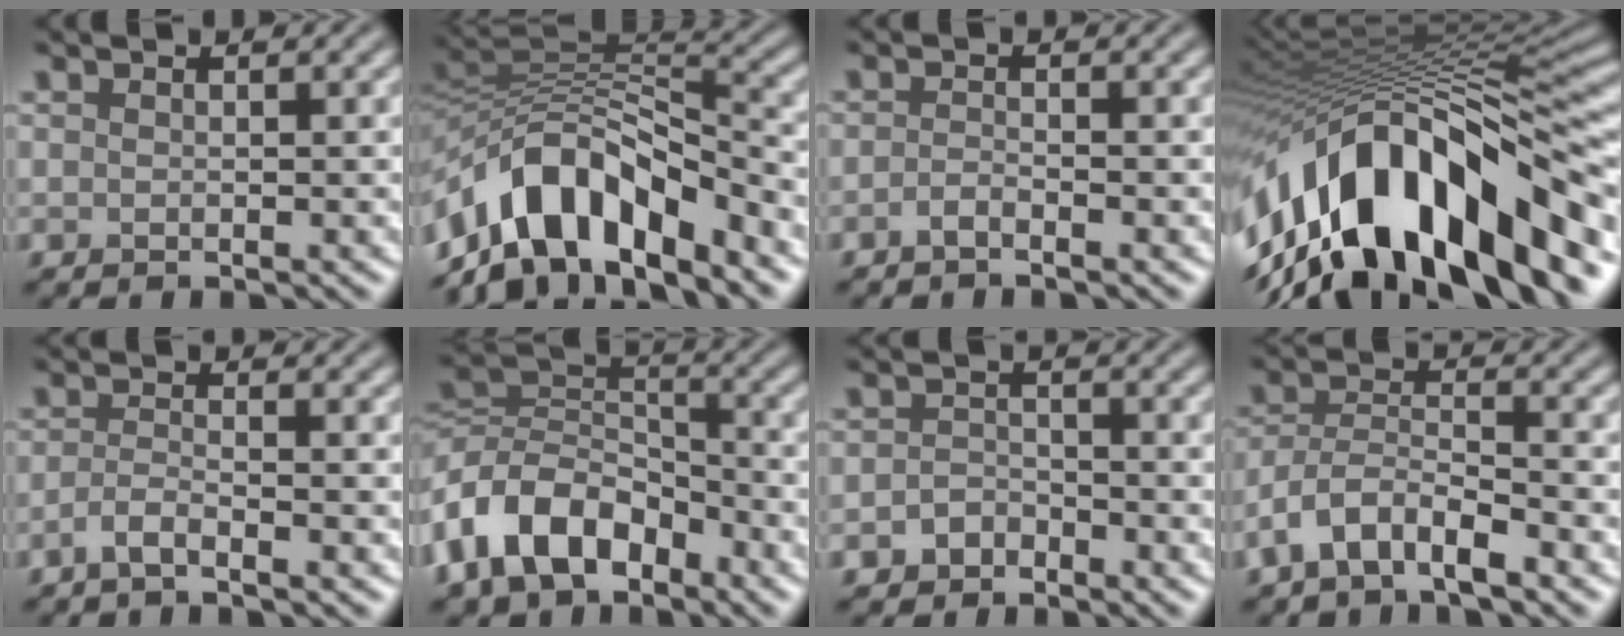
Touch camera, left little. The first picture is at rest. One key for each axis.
{"total": 9.7, "fx": -5.7, "fy": 4.3, "fz": 6.5, "tx": -0.097, "ty": 0.009, "tz": -0.102}
{"total": 0.9, "fx": -0.7, "fy": 0.2, "fz": 0.6, "tx": -0.013, "ty": 0.002, "tz": -0.018}
{"total": 16.6, "fx": -6.7, "fy": 7.2, "fz": 13.4, "tx": -0.220, "ty": 0.020, "tz": -0.113}
{"total": 1.6, "fx": -1.1, "fy": 0.2, "fz": 1.2, "tx": -0.026, "ty": 0.000, "tz": -0.030}
{"total": 9.3, "fx": -4.9, "fy": 5.8, "fz": 5.4, "tx": -0.100, "ty": 0.004, "tz": -0.110}
{"total": 1.8, "fx": -1.2, "fy": 1.2, "fz": 0.5, "tx": -0.007, "ty": 0.008, "tz": -0.026}
{"total": 4.8, "fx": -3.5, "fy": 1.8, "fz": 2.9, "tx": -0.053, "ty": 0.001, "tz": -0.075}